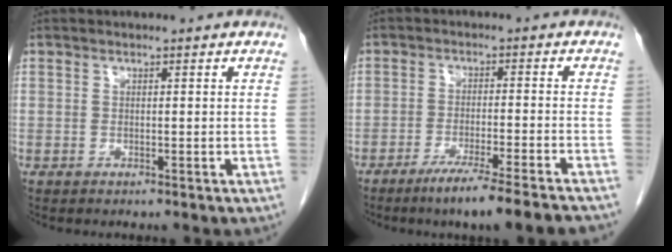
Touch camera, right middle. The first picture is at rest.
{"total": 11.0, "force": [-8.8, -0.7, 6.6], "torque": [-0.085, -0.026, -0.134]}